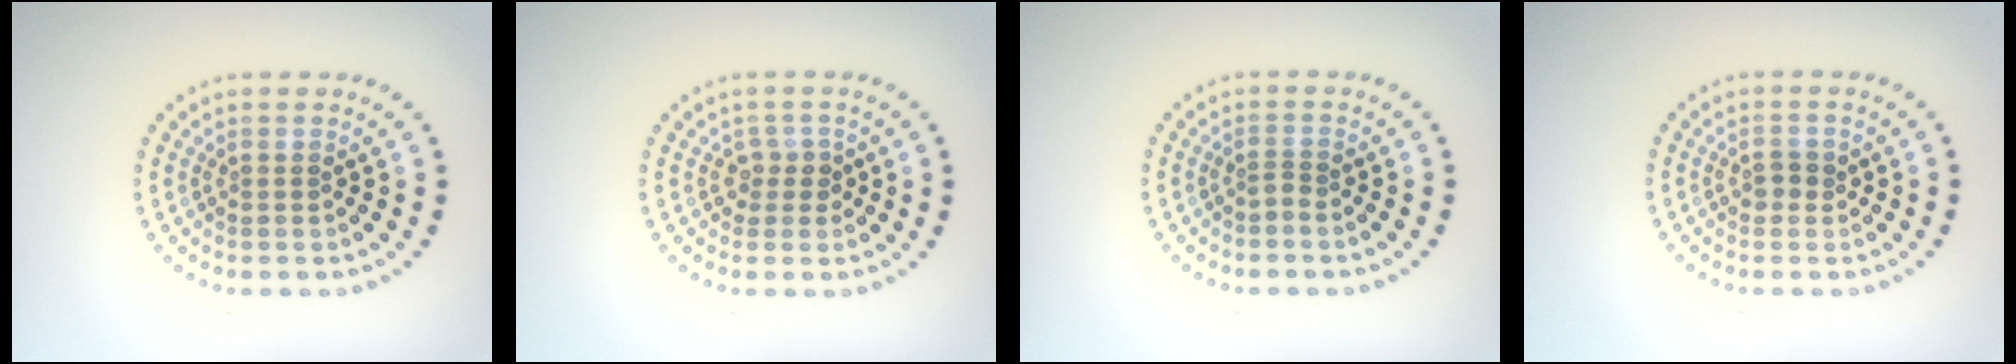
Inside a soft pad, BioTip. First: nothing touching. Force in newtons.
{"total": 1.6, "press": 1.2, "slide": 1.1}
{"total": 0.5, "press": 0.3, "slide": 0.4}
{"total": 1.3, "press": 1.2, "slide": 0.4}